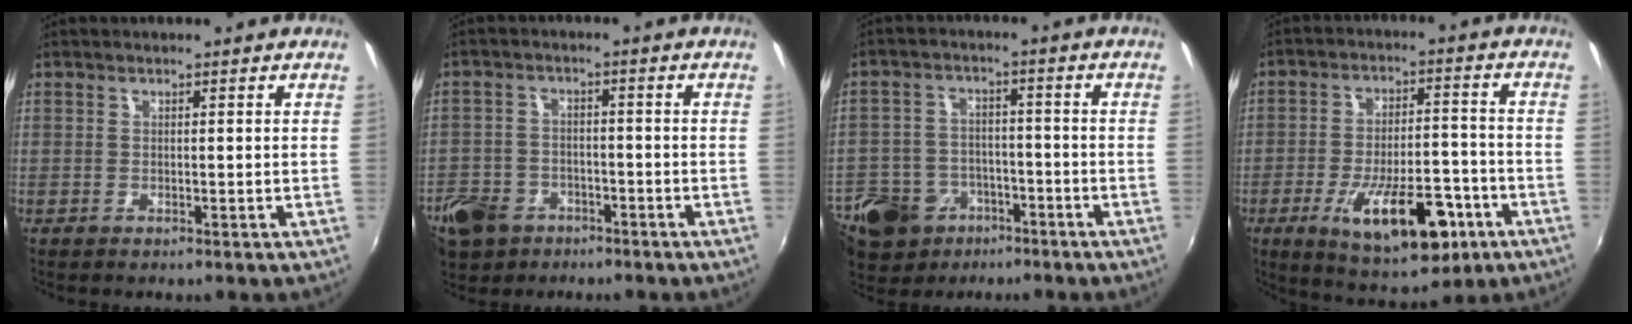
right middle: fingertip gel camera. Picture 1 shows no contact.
{"total": 12.7, "force": [-7.1, 9.1, 5.2], "torque": [-0.155, 0.001, -0.117]}
{"total": 18.8, "force": [-10.5, 13.2, 8.2], "torque": [-0.232, -0.004, -0.160]}
{"total": 15.9, "force": [-7.4, 6.1, 12.7], "torque": [-0.222, -0.010, -0.100]}